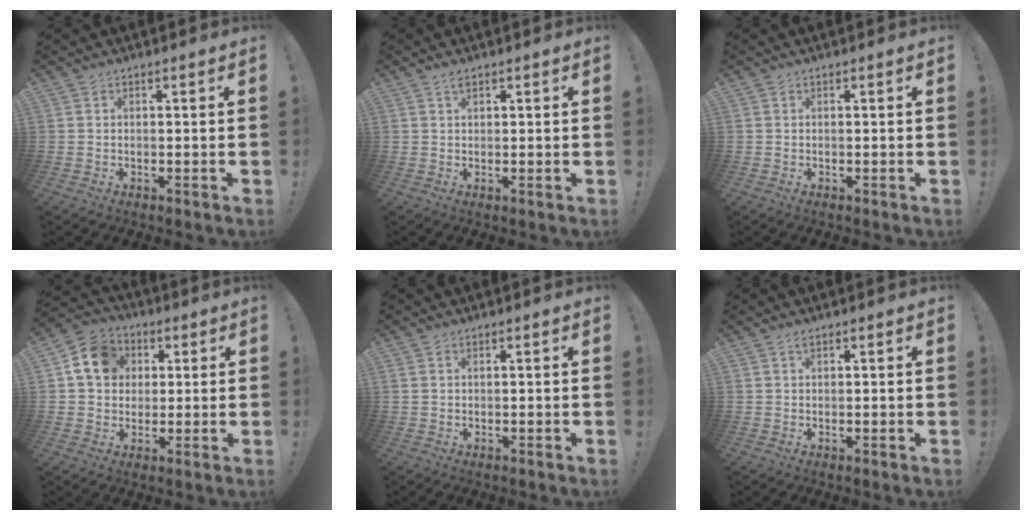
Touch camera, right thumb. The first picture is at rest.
{"total": 1.8, "force": [1.1, 0.6, 1.3], "torque": [-0.016, -0.004, 0.017]}
{"total": 0.0}
{"total": 11.8, "force": [3.3, 10.1, 5.3], "torque": [-0.071, 0.002, 0.068]}
{"total": 0.7, "force": [0.4, 0.5, 0.3], "torque": [-0.011, 0.003, 0.008]}
{"total": 1.1, "force": [0.6, 0.3, 0.9], "torque": [-0.016, 0.000, 0.010]}